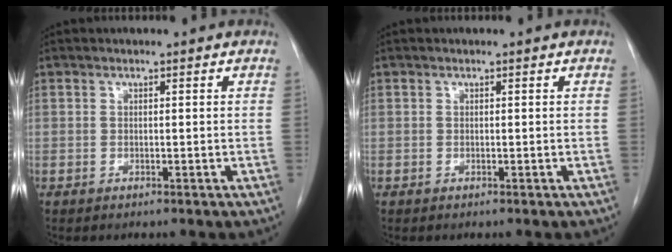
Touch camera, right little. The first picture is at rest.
{"total": 0.0}